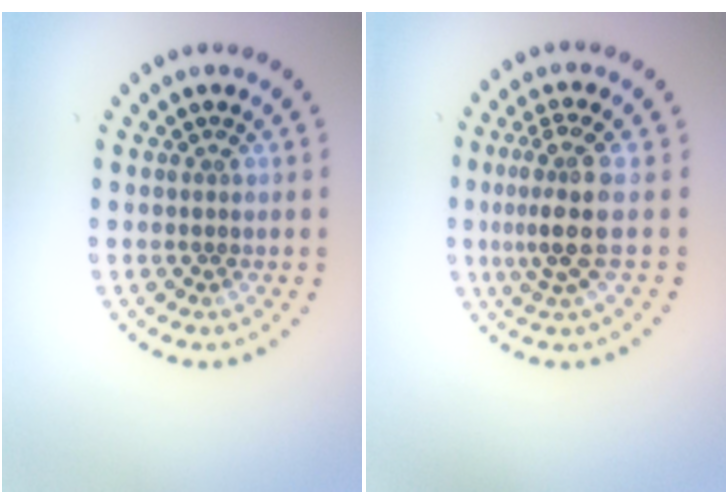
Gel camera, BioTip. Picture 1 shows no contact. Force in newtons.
{"total": 3.8, "press": 2.8, "slide": 2.5}